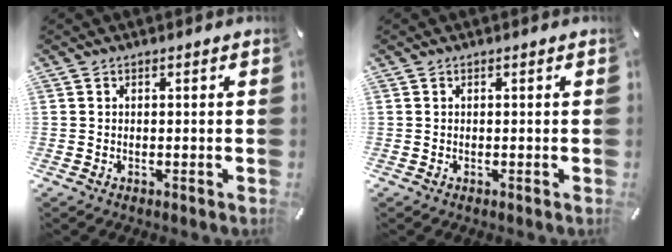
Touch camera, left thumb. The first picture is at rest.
{"total": 0.0}